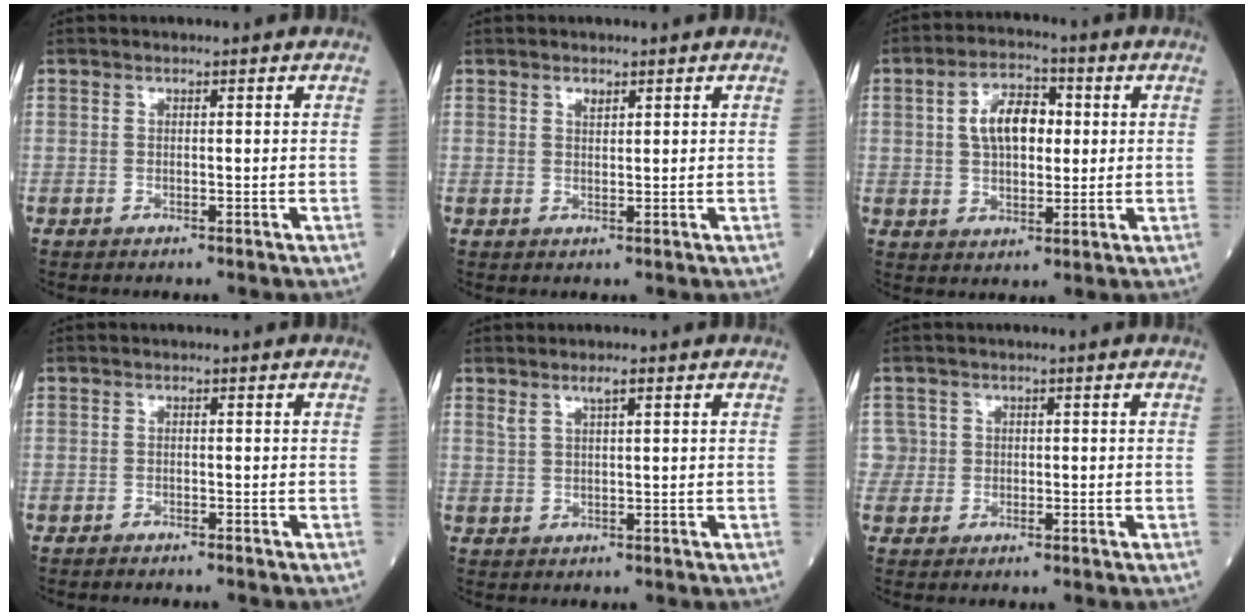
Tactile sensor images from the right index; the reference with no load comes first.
{"total": 1.0, "force": [0.7, 0.5, 0.5], "torque": [-0.011, -0.002, 0.013]}
{"total": 8.3, "force": [1.5, 4.4, 6.9], "torque": [-0.126, 0.019, 0.026]}
{"total": 1.2, "force": [-1.1, 0.1, 0.3], "torque": [-0.007, -0.001, -0.015]}
{"total": 2.0, "force": [1.3, 0.2, 1.5], "torque": [-0.034, 0.004, 0.028]}
{"total": 2.3, "force": [0.1, 2.3, -0.3], "torque": [0.022, 0.009, -0.003]}